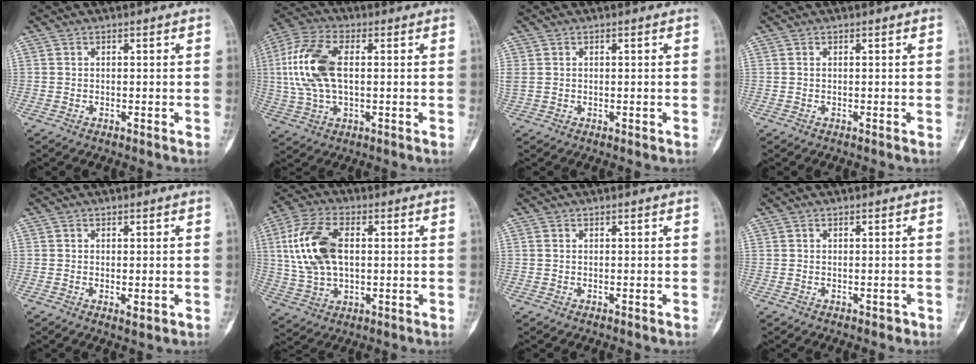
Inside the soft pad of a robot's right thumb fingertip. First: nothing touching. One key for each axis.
{"total": 13.9, "fx": 1.5, "fy": 7.3, "fz": 11.7, "tx": -0.260, "ty": 0.015, "tz": 0.028}
{"total": 2.1, "fx": 0.3, "fy": 1.7, "fz": 1.3, "tx": -0.048, "ty": 0.011, "tz": 0.010}
{"total": 0.0}
{"total": 1.8, "fx": -0.4, "fy": 0.8, "fz": 1.6, "tx": -0.026, "ty": -0.005, "tz": -0.003}
{"total": 14.3, "fx": 2.1, "fy": 8.3, "fz": 11.4, "tx": -0.231, "ty": 0.010, "tz": 0.043}
{"total": 0.0}
{"total": 0.7, "fx": -0.4, "fy": 0.5, "fz": 0.2, "tx": 0.003, "ty": 0.003, "tz": -0.005}